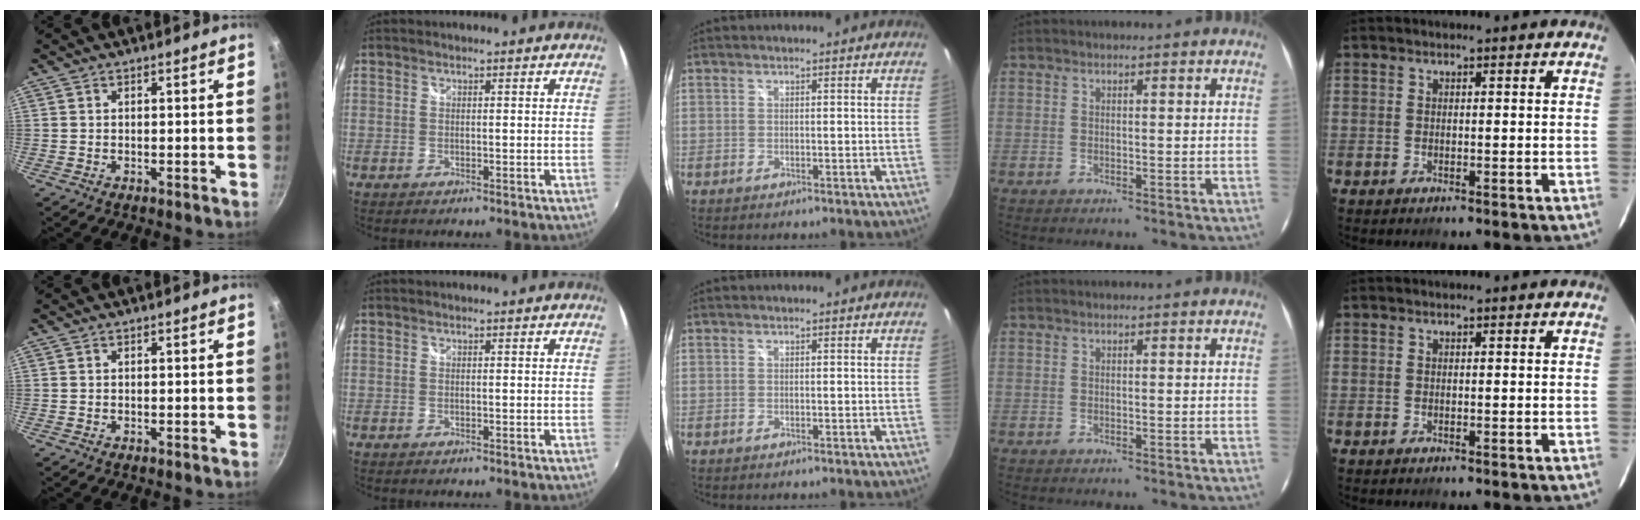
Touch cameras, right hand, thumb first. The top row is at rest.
{}